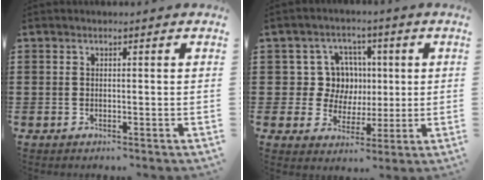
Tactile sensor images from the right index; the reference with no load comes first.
{"total": 8.5, "force": [1.1, 7.8, 3.2], "torque": [-0.079, 0.018, 0.024]}